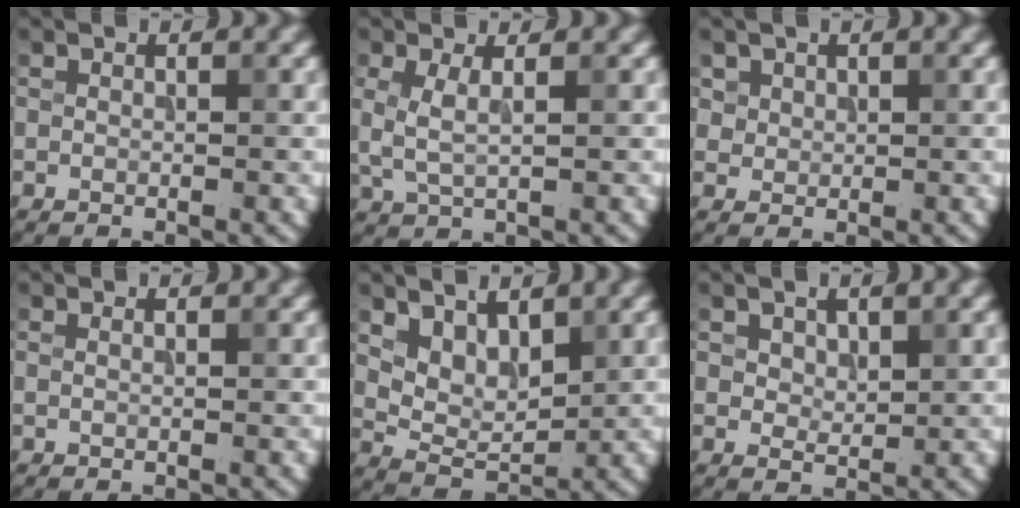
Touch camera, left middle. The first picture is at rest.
{"total": 2.0, "force": [0.4, 0.5, 1.9], "torque": [-0.054, -0.001, 0.011]}
{"total": 3.0, "force": [1.6, 2.3, 1.1], "torque": [-0.042, -0.001, 0.045]}
{"total": 0.0}
{"total": 3.6, "force": [2.2, 1.9, 2.2], "torque": [-0.050, -0.010, 0.040]}
{"total": 2.0, "force": [1.0, 1.1, 1.4], "torque": [-0.032, -0.003, 0.023]}